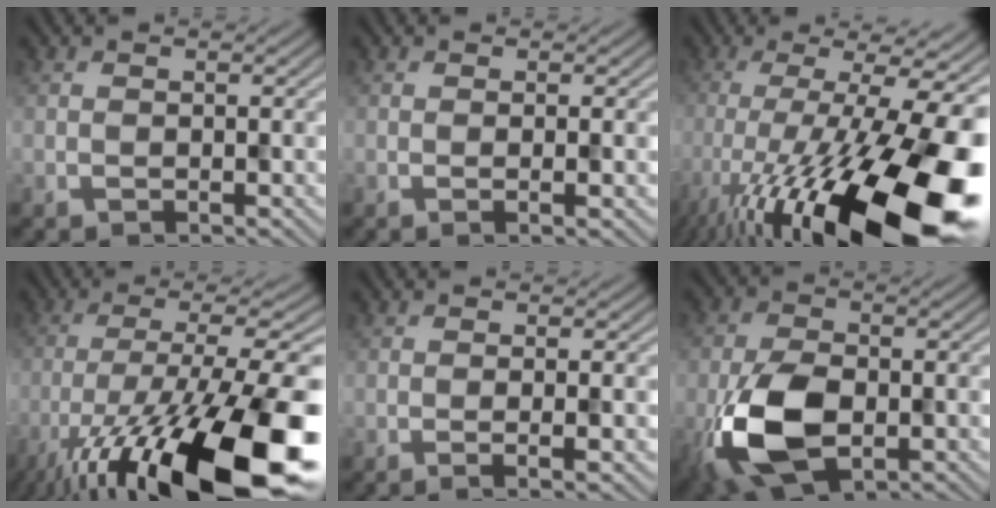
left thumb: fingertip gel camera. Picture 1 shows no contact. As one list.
[{"total": 1.1, "force": [0.1, 0.1, 1.1], "torque": [-0.022, 0.000, -0.004]}, {"total": 21.6, "force": [-9.1, 5.5, 18.8], "torque": [-0.298, -0.018, -0.153]}, {"total": 19.8, "force": [-10.7, 5.0, 16.0], "torque": [-0.269, -0.015, -0.185]}, {"total": 2.0, "force": [0.0, 0.3, 2.0], "torque": [-0.031, 0.002, -0.008]}, {"total": 11.6, "force": [-3.5, 6.8, 8.7], "torque": [-0.209, -0.029, -0.067]}]